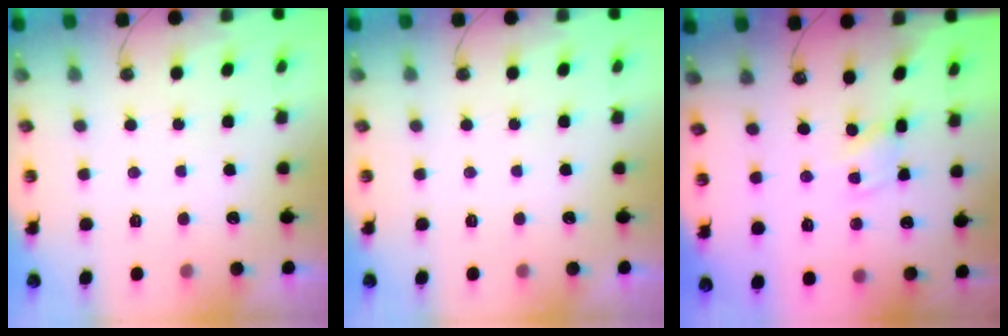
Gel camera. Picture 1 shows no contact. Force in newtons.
{"total": 0.0}
{"total": 1.1, "press": 1.1, "slide": 0.1}